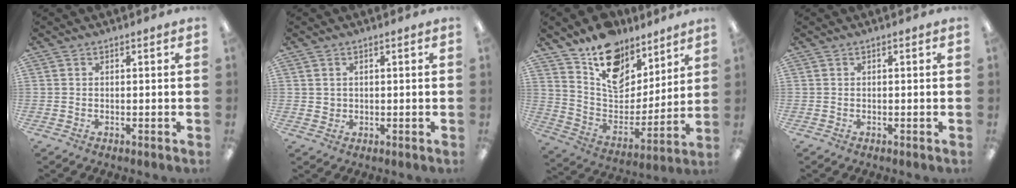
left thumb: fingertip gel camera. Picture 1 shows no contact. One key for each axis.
{"total": 1.7, "fx": 0.8, "fy": 1.5, "fz": 0.1, "tx": -0.004, "ty": 0.003, "tz": 0.015}
{"total": 16.3, "fx": 11.2, "fy": 9.8, "fz": 6.5, "tx": -0.109, "ty": -0.078, "tz": 0.205}
{"total": 0.0}